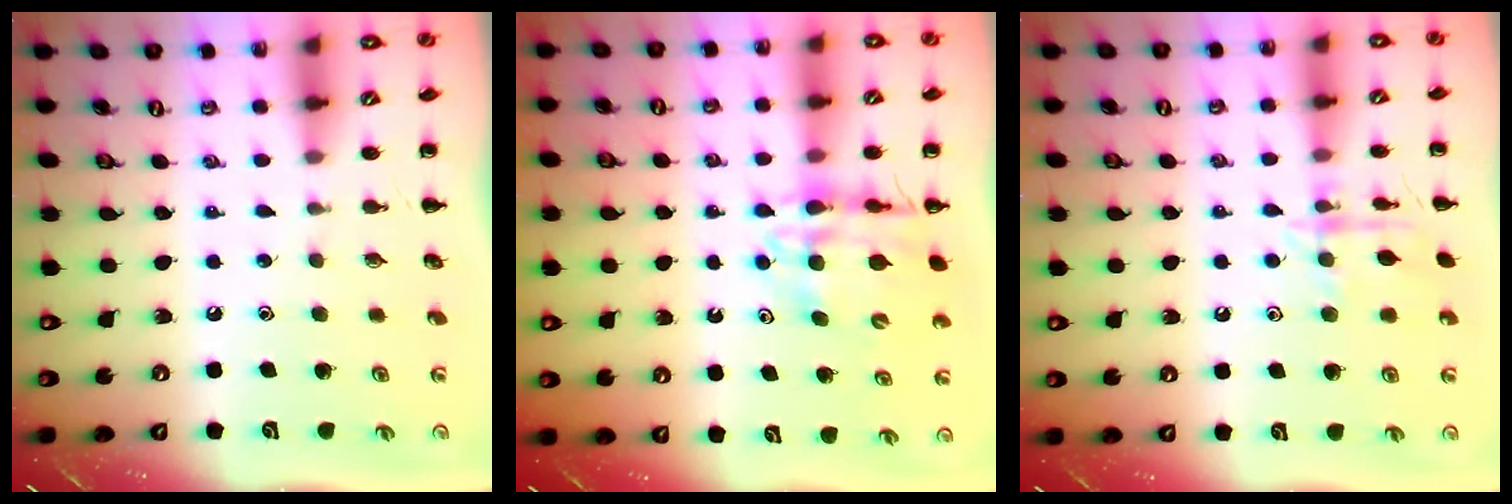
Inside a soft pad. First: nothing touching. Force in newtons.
{"total": 12.1, "press": 11.6, "slide": 3.5}
{"total": 10.6, "press": 10.6, "slide": 0.7}